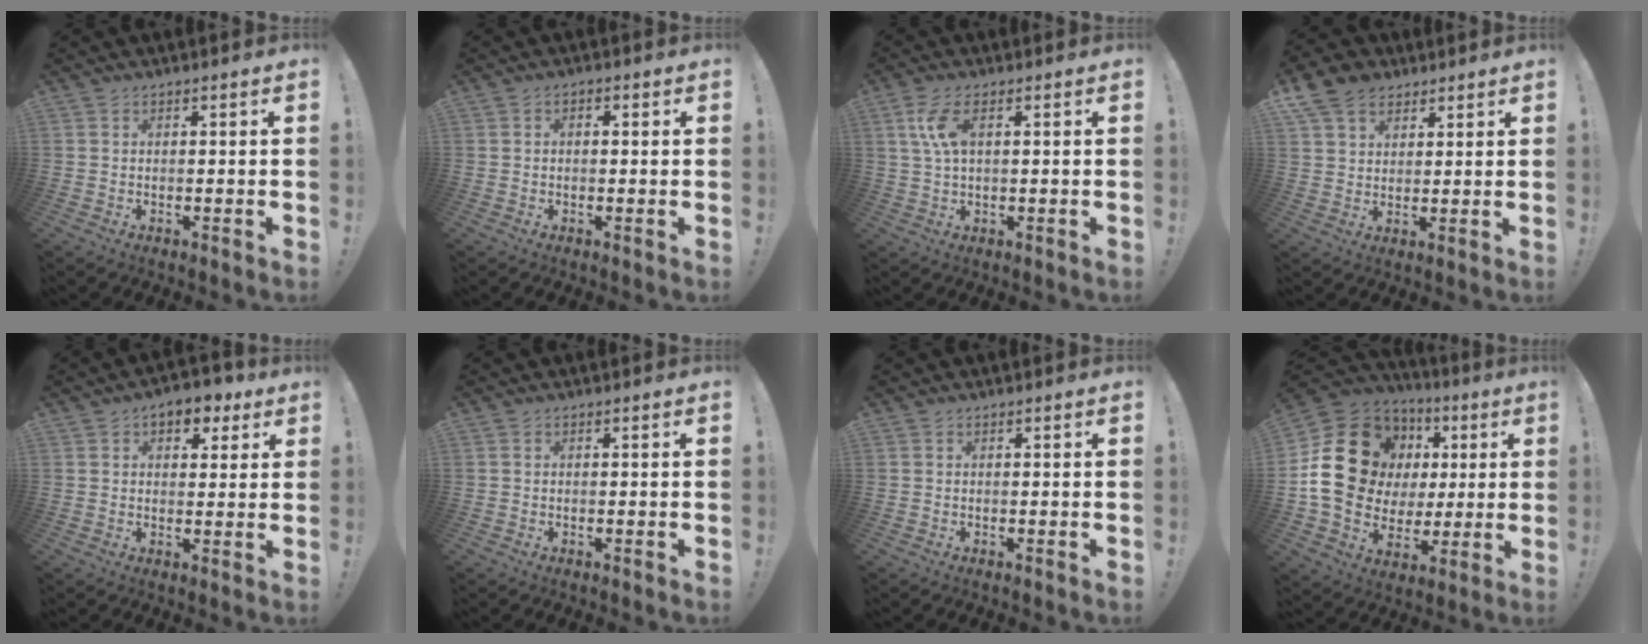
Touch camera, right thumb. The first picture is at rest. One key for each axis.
{"total": 1.2, "fx": -0.5, "fy": 0.8, "fz": 0.8, "tx": -0.008, "ty": 0.003, "tz": -0.011}
{"total": 7.1, "fx": 1.9, "fy": 2.9, "fz": 6.2, "tx": -0.131, "ty": 0.000, "tz": 0.033}
{"total": 9.9, "fx": 6.0, "fy": 7.0, "fz": 3.7, "tx": -0.064, "ty": -0.024, "tz": 0.120}
{"total": 7.1, "fx": 3.9, "fy": 4.5, "fz": 3.9, "tx": -0.037, "ty": -0.017, "tz": 0.065}
{"total": 0.0}
{"total": 0.0}
{"total": 22.8, "fx": 5.1, "fy": 18.8, "fz": 11.9, "tx": -0.185, "ty": -0.007, "tz": 0.133}